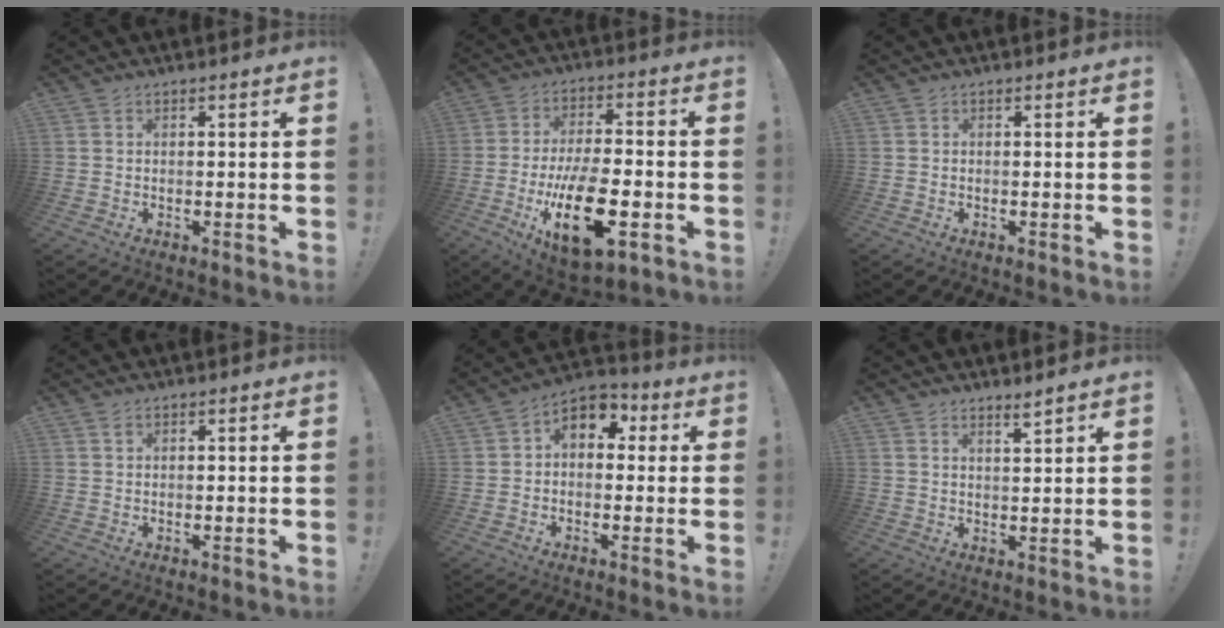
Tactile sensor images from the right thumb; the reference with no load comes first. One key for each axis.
{"total": 19.3, "fx": -6.2, "fy": 8.3, "fz": 16.3, "tx": -0.274, "ty": 0.022, "tz": -0.094}
{"total": 0.0}
{"total": 0.8, "fx": 0.4, "fy": 0.4, "fz": 0.6, "tx": -0.008, "ty": 0.000, "tz": 0.006}
{"total": 7.3, "fx": 1.0, "fy": 5.6, "fz": 4.5, "tx": -0.066, "ty": 0.010, "tz": 0.023}
{"total": 2.9, "fx": 2.6, "fy": 0.0, "fz": 1.4, "tx": -0.014, "ty": -0.024, "tz": 0.041}